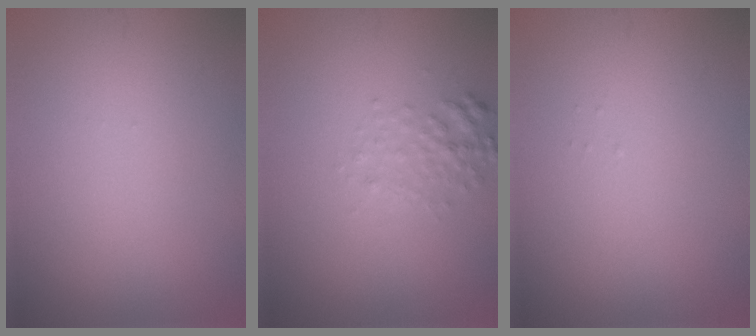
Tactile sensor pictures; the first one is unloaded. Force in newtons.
{"total": 1.8, "press": 1.8, "slide": 0.1}
{"total": 0.0}